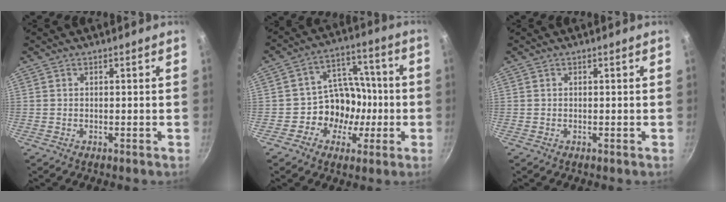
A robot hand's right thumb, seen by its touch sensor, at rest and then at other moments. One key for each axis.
{"total": 11.7, "fx": -2.3, "fy": 9.4, "fz": 6.5, "tx": -0.047, "ty": 0.042, "tz": -0.040}
{"total": 0.0}